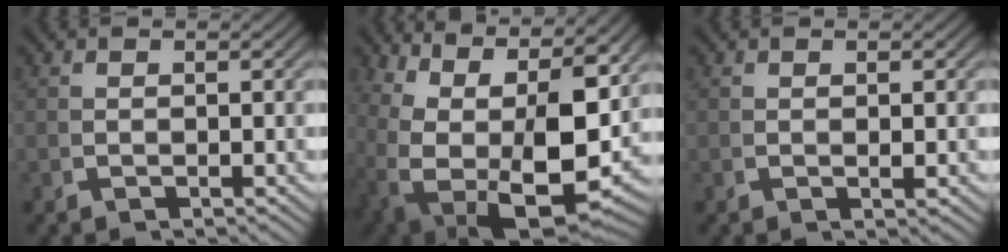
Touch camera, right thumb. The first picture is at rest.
{"total": 16.6, "force": [0.5, 10.4, 12.8], "torque": [-0.264, -0.067, 0.041]}
{"total": 0.8, "force": [0.3, 0.3, 0.7], "torque": [-0.010, 0.000, 0.005]}